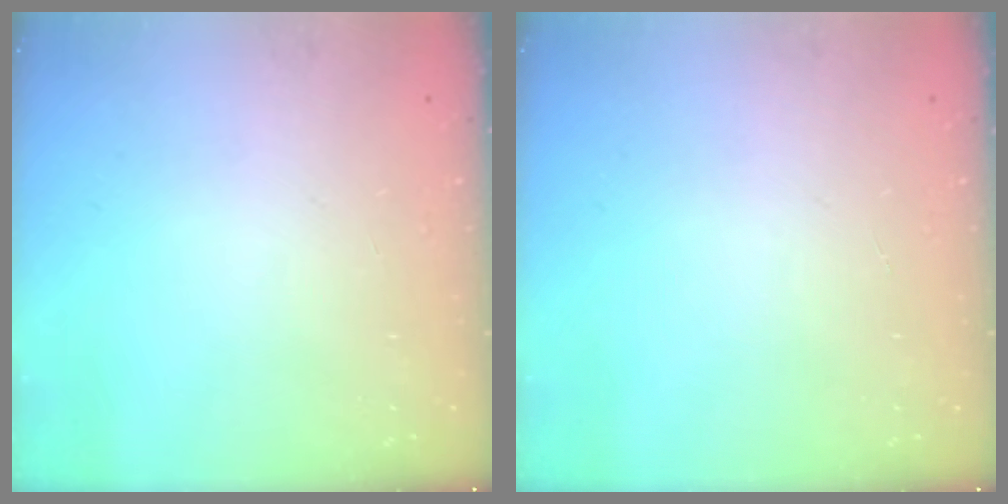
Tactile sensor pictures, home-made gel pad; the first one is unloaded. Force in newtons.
{"total": 0.0}